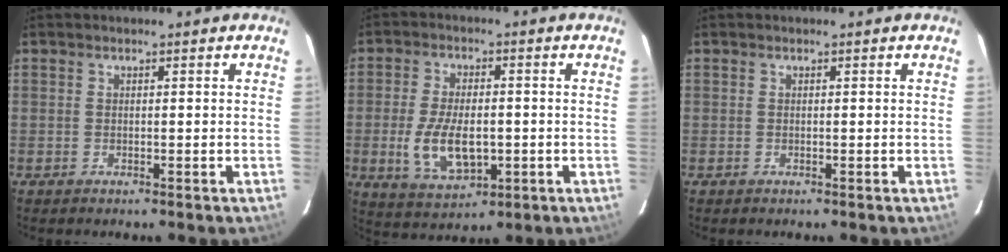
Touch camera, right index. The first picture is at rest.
{"total": 10.7, "force": [-2.1, 5.3, 9.1], "torque": [-0.185, -0.011, -0.028]}
{"total": 0.0}